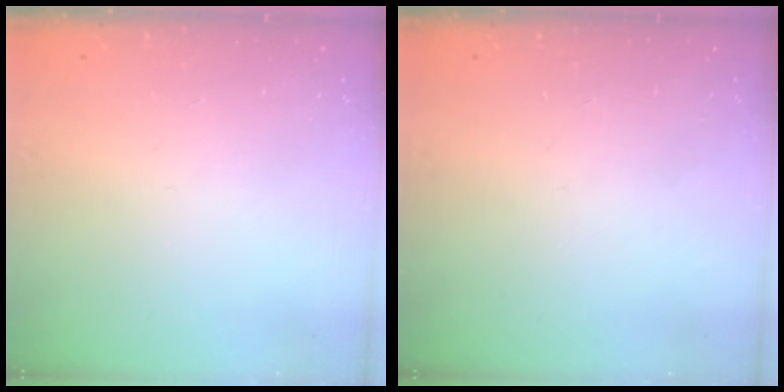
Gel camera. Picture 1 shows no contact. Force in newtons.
{"total": 0.0}